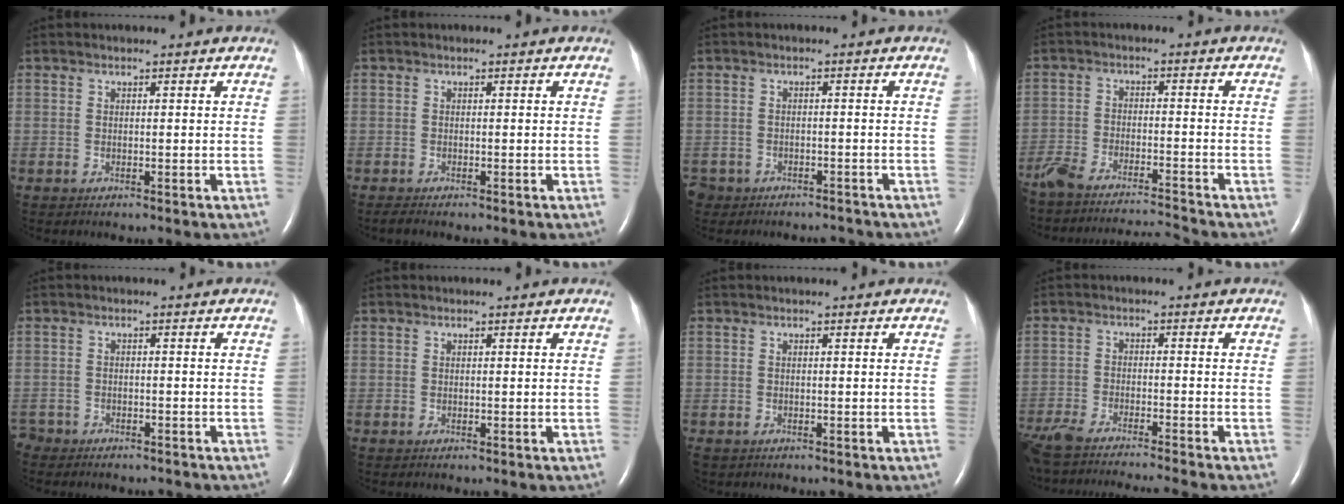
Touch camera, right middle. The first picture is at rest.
{"total": 0.8, "force": [-0.7, -0.1, 0.3], "torque": [-0.015, -0.004, -0.014]}
{"total": 5.3, "force": [-4.5, 2.8, -0.2], "torque": [0.004, 0.005, -0.071]}
{"total": 13.2, "force": [-12.5, -0.4, 4.1], "torque": [-0.071, 0.002, -0.202]}
{"total": 6.2, "force": [-5.7, 2.4, 0.8], "torque": [-0.010, -0.004, -0.083]}
{"total": 0.0}
{"total": 1.3, "force": [-1.0, 0.8, 0.3], "torque": [-0.009, 0.000, -0.013]}
{"total": 16.3, "force": [-14.6, -0.2, 7.2], "torque": [-0.127, -0.037, -0.233]}